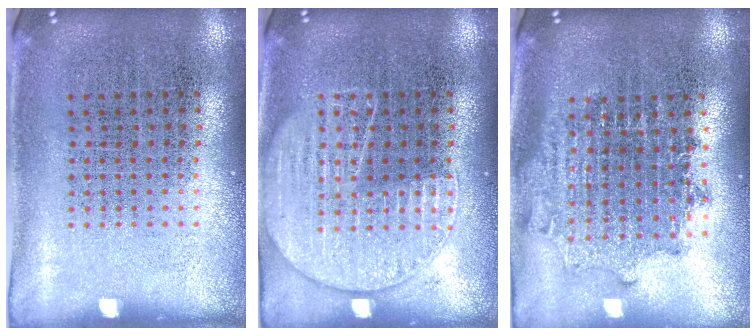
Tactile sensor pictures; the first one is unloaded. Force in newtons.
{"total": 2.6, "press": 2.6, "slide": 0.3}
{"total": 1.7, "press": 1.4, "slide": 1.0}